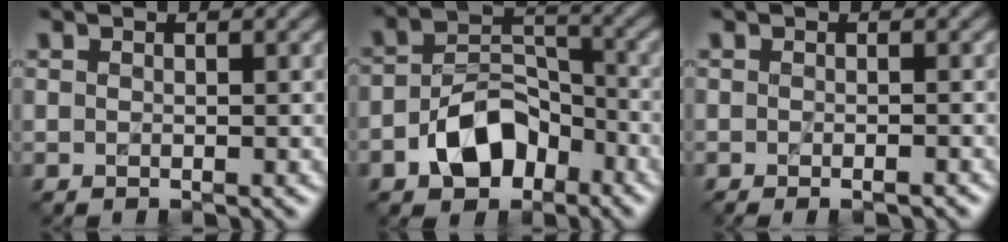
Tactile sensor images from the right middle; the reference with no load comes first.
{"total": 6.3, "force": [-3.3, 3.9, 3.7], "torque": [-0.059, 0.003, -0.063]}
{"total": 1.5, "force": [-0.8, 0.3, 1.2], "torque": [-0.014, -0.002, -0.012]}